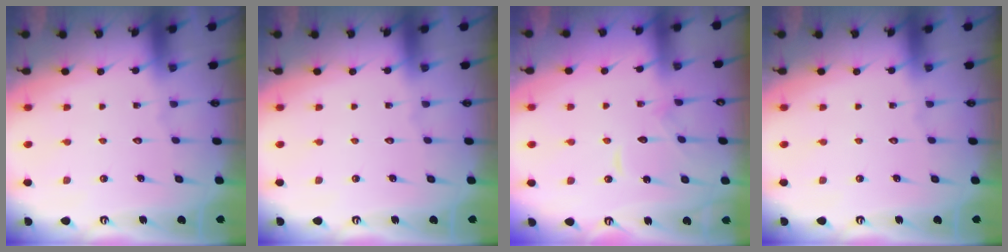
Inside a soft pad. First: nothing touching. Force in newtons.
{"total": 0.0}
{"total": 9.3, "press": 9.2, "slide": 0.5}
{"total": 0.0}